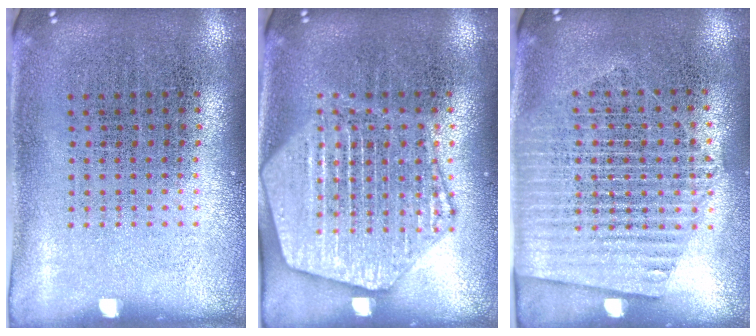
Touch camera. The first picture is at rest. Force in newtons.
{"total": 3.9, "press": 3.9, "slide": 0.5}
{"total": 1.4, "press": 1.3, "slide": 0.7}